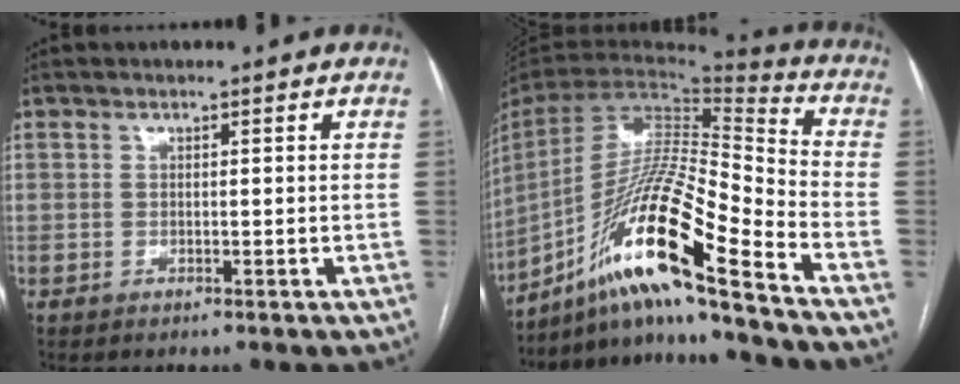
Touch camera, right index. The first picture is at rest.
{"total": 21.5, "force": [-14.5, -0.2, 15.9], "torque": [-0.324, -0.018, -0.274]}